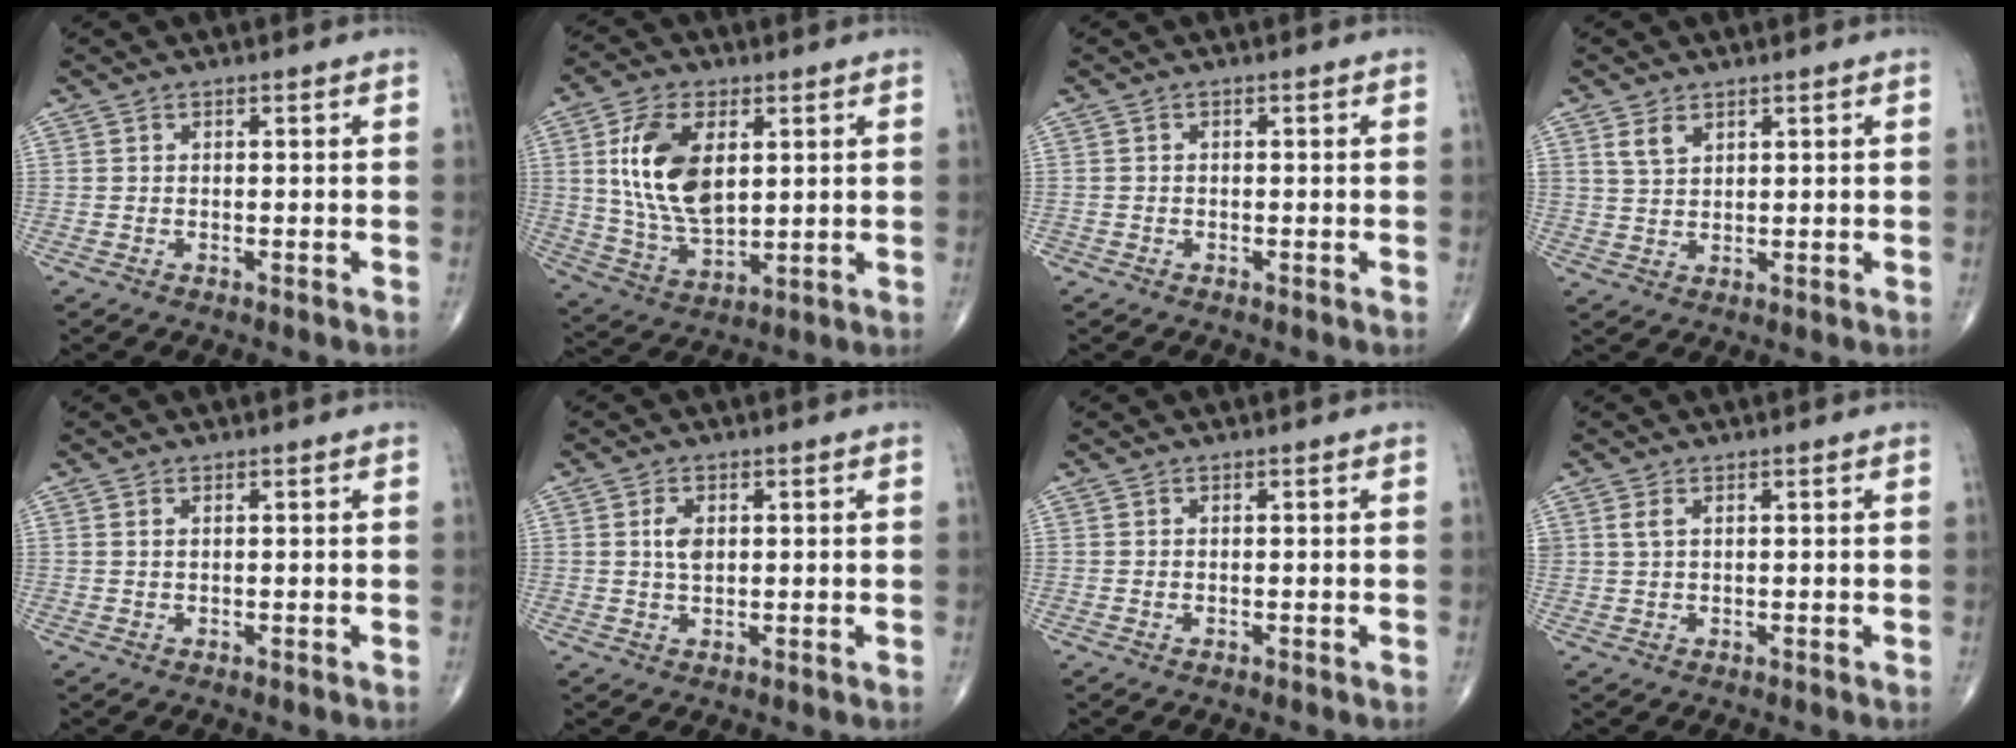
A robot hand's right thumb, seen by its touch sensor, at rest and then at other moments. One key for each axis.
{"total": 14.9, "fx": 3.4, "fy": 8.3, "fz": 11.9, "tx": -0.219, "ty": -0.015, "tz": 0.071}
{"total": 0.8, "fx": -0.5, "fy": 0.6, "fz": 0.0, "tx": 0.006, "ty": 0.004, "tz": -0.013}
{"total": 3.4, "fx": 2.0, "fy": 2.0, "fz": 1.8, "tx": -0.028, "ty": -0.009, "tz": 0.044}
{"total": 0.6, "fx": 0.3, "fy": 0.3, "fz": 0.5, "tx": -0.011, "ty": 0.004, "tz": 0.006}
{"total": 3.3, "fx": 0.7, "fy": 2.0, "fz": 2.5, "tx": -0.042, "ty": -0.002, "tz": 0.012}
{"total": 0.0}
{"total": 1.5, "fx": 0.7, "fy": 0.8, "fz": 1.1, "tx": -0.025, "ty": 0.004, "tz": 0.019}